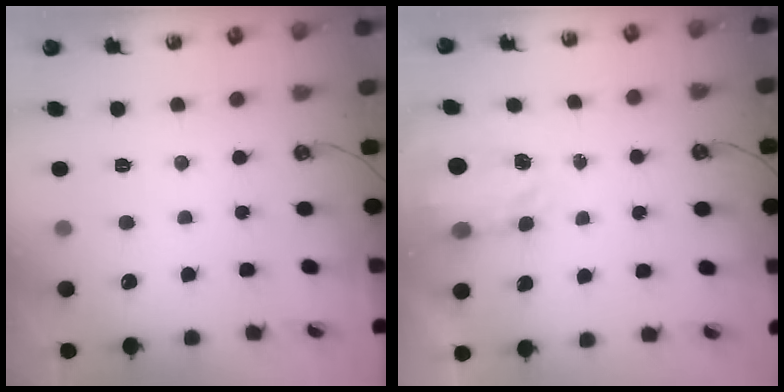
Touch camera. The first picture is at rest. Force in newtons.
{"total": 3.5, "press": 3.5, "slide": 0.6}